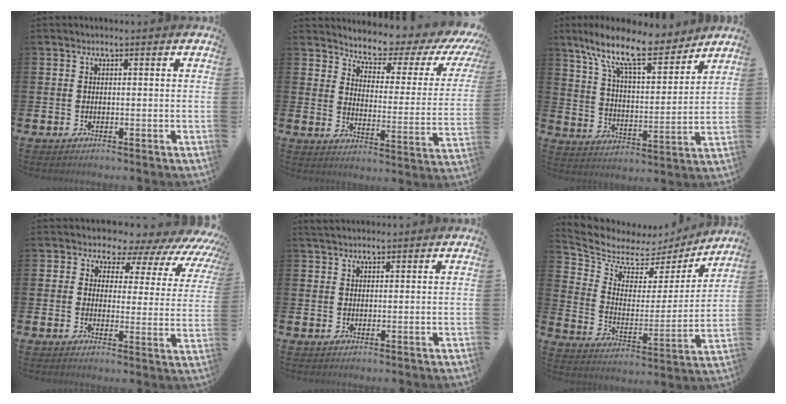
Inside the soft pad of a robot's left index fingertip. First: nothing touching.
{"total": 5.4, "force": [5.0, 1.5, 1.4], "torque": [-0.047, -0.049, 0.076]}
{"total": 12.9, "force": [10.2, 3.5, 7.1], "torque": [-0.158, -0.056, 0.173]}
{"total": 5.5, "force": [4.8, 2.6, 0.7], "torque": [-0.023, -0.056, 0.071]}
{"total": 1.9, "force": [1.8, 0.6, 0.4], "torque": [0.003, -0.003, 0.031]}
{"total": 6.8, "force": [5.8, 3.2, 1.3], "torque": [-0.065, -0.044, 0.096]}